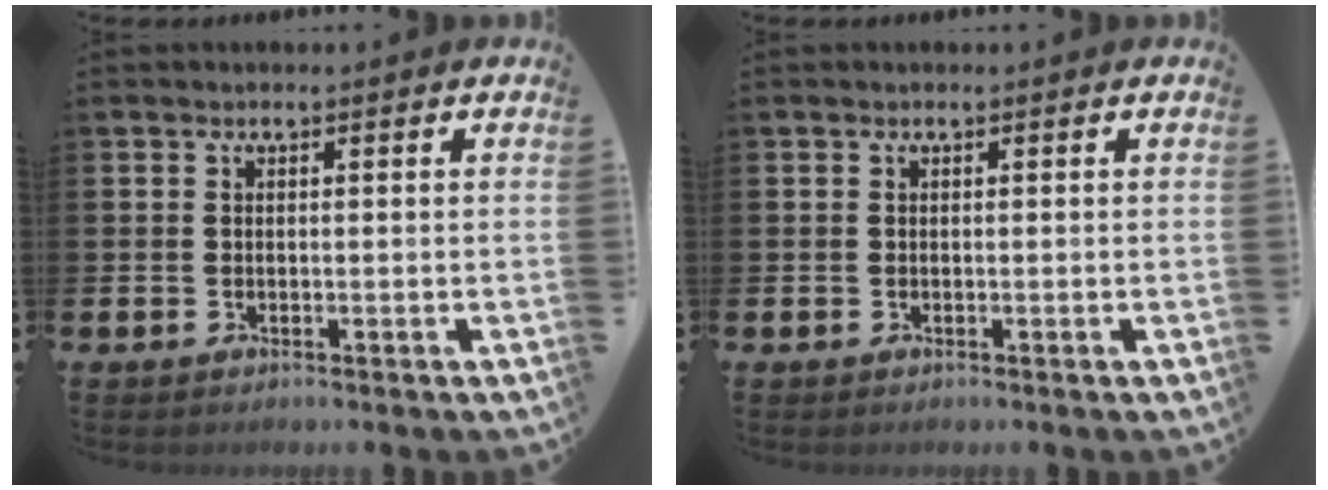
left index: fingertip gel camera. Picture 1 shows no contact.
{"total": 0.0}